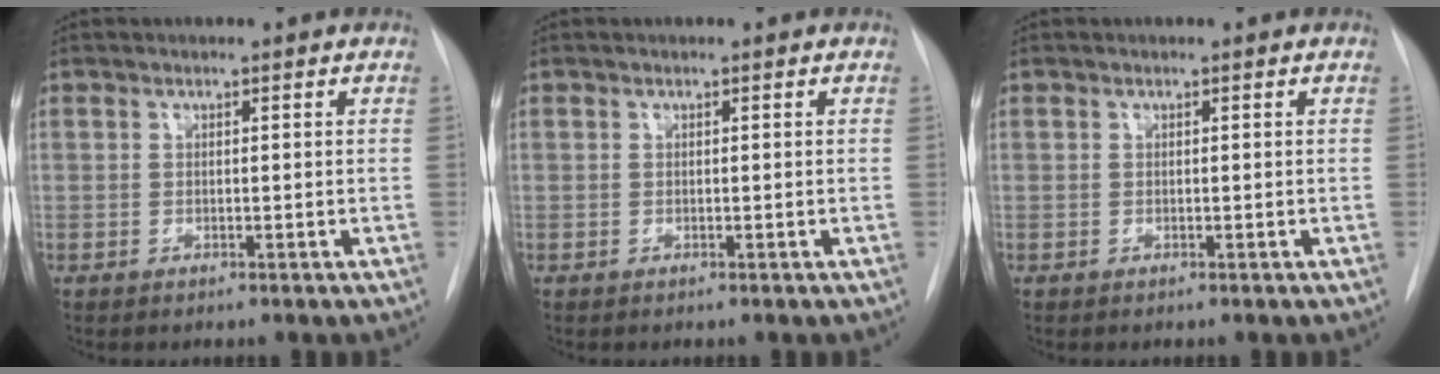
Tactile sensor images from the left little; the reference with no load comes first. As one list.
[{"total": 0.0}, {"total": 0.0}]